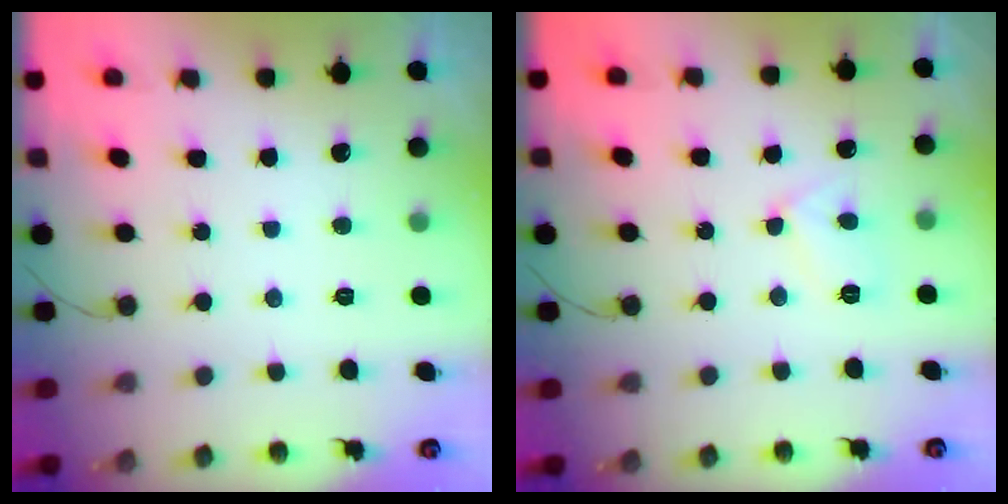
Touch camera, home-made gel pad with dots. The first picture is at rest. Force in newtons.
{"total": 5.9, "press": 5.8, "slide": 0.8}